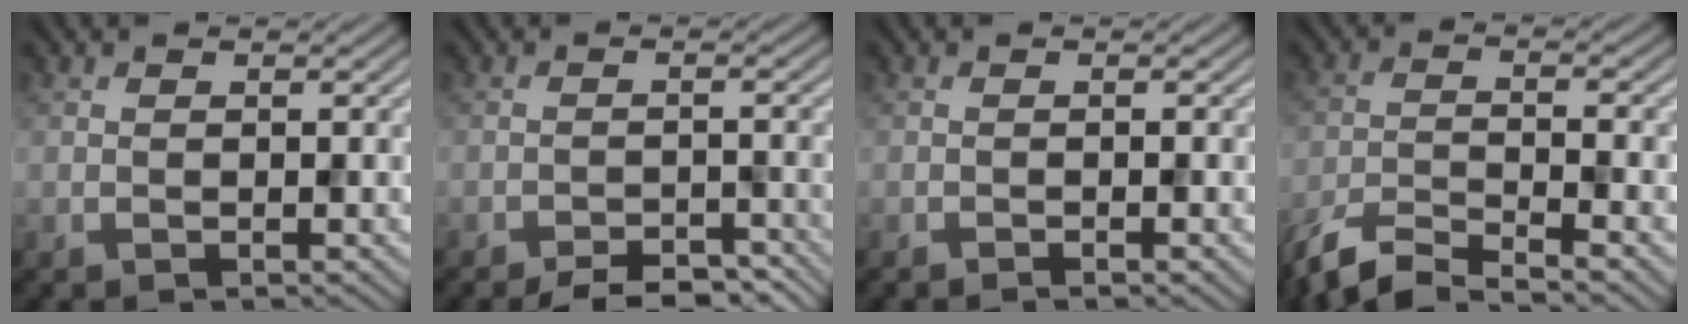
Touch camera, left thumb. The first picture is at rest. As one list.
[{"total": 5.5, "force": [-4.7, 1.4, 2.5], "torque": [-0.041, 0.000, -0.066]}, {"total": 0.7, "force": [-0.6, 0.0, 0.4], "torque": [-0.007, 0.001, -0.012]}, {"total": 7.0, "force": [-5.9, 1.3, 3.5], "torque": [-0.071, -0.010, -0.117]}]